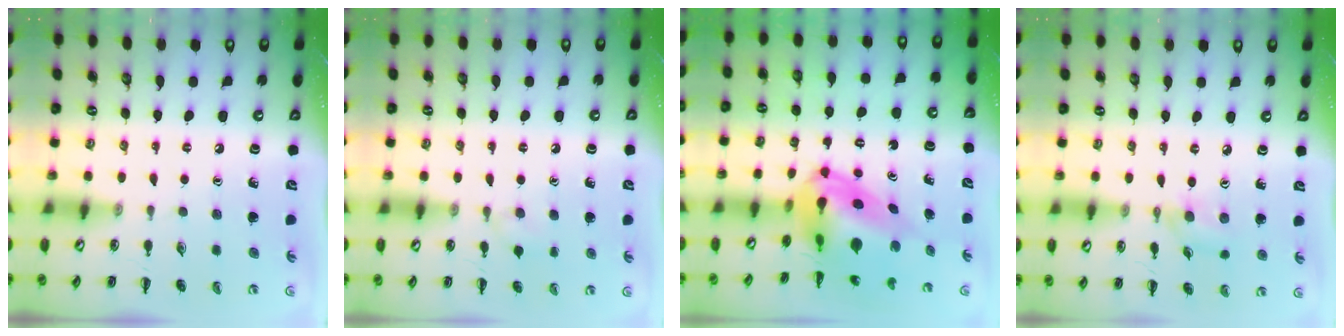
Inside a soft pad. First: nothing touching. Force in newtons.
{"total": 5.7, "press": 5.4, "slide": 1.8}
{"total": 7.8, "press": 7.5, "slide": 2.1}
{"total": 3.5, "press": 3.3, "slide": 1.1}